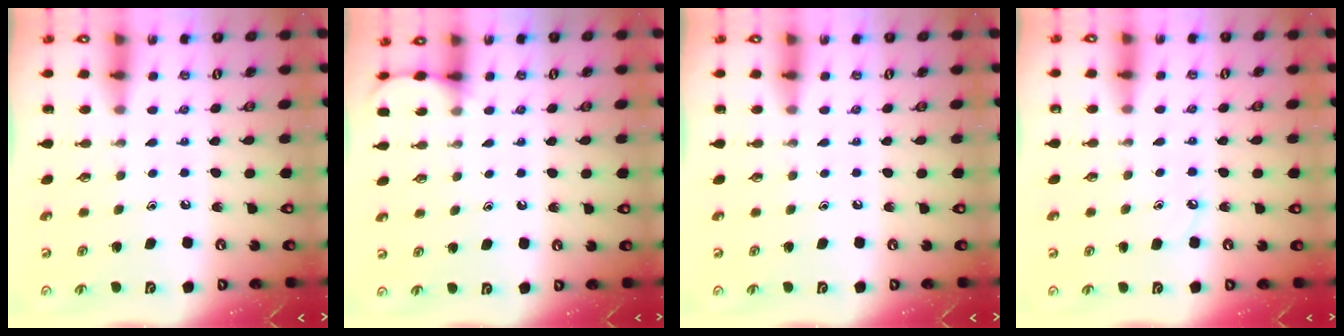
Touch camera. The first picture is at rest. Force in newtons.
{"total": 4.6, "press": 4.5, "slide": 0.4}
{"total": 0.0}
{"total": 3.9, "press": 3.9, "slide": 0.4}